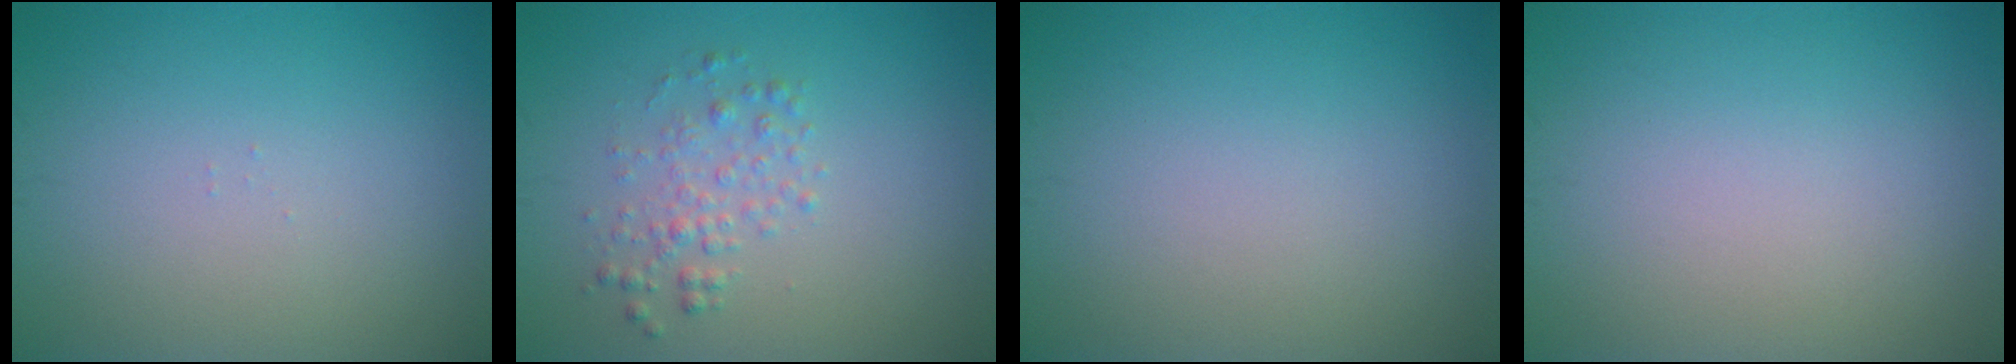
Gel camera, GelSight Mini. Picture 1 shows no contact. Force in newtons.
{"total": 2.0, "press": 2.0, "slide": 0.0}
{"total": 0.0}
{"total": 0.0}